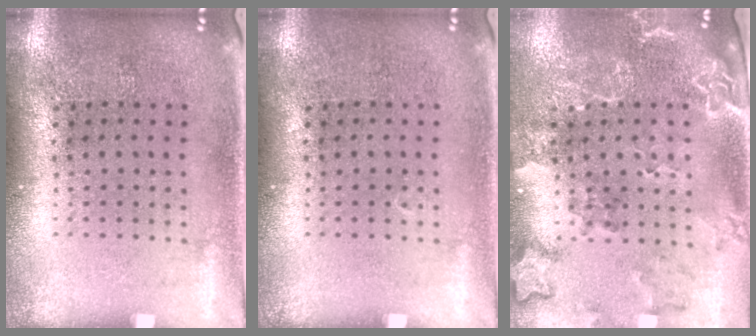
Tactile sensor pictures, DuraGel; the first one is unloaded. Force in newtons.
{"total": 0.0}
{"total": 2.0, "press": 1.9, "slide": 0.7}